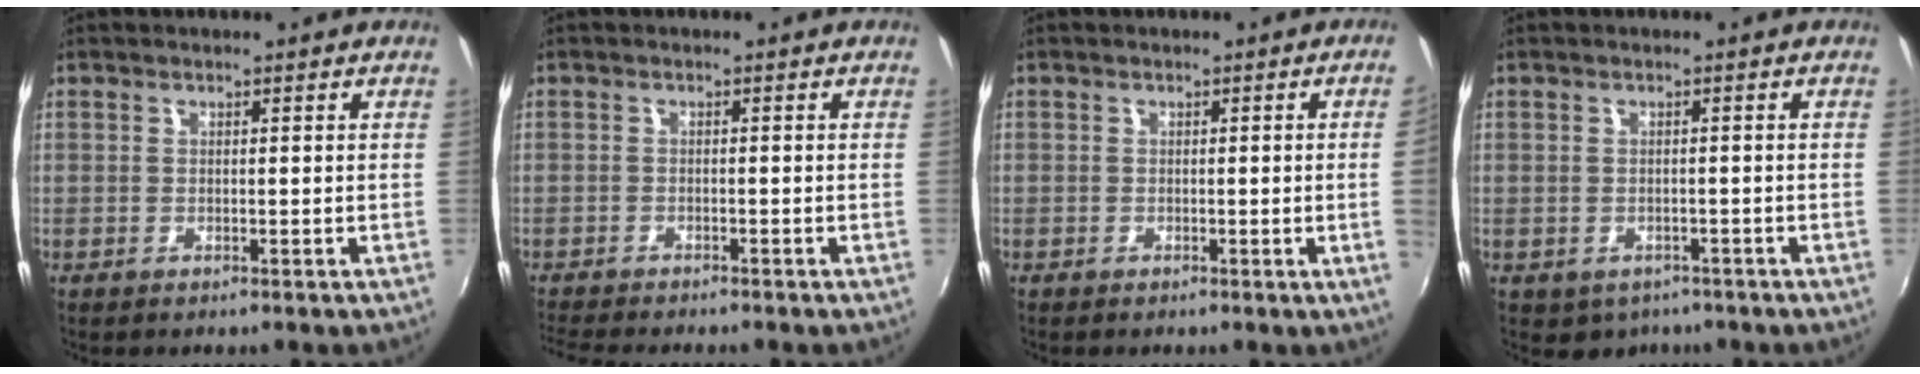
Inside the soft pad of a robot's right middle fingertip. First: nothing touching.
{"total": 5.4, "force": [-5.0, 0.3, 2.0], "torque": [-0.054, -0.021, -0.087]}
{"total": 2.5, "force": [-0.1, -1.4, 2.1], "torque": [-0.030, -0.011, 0.002]}
{"total": 3.5, "force": [-2.1, 2.7, 0.9], "torque": [-0.026, -0.009, -0.023]}